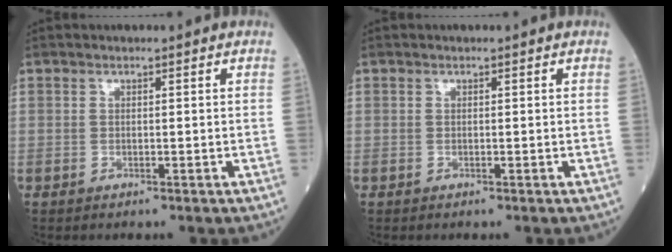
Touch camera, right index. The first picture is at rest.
{"total": 0.0}